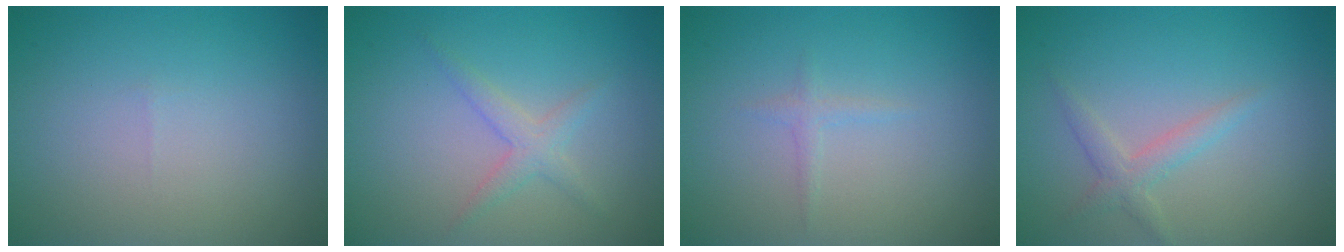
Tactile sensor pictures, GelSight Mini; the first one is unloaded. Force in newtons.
{"total": 1.9, "press": 1.9, "slide": 0.1}
{"total": 0.8, "press": 0.8, "slide": 0.1}
{"total": 1.8, "press": 1.8, "slide": 0.1}